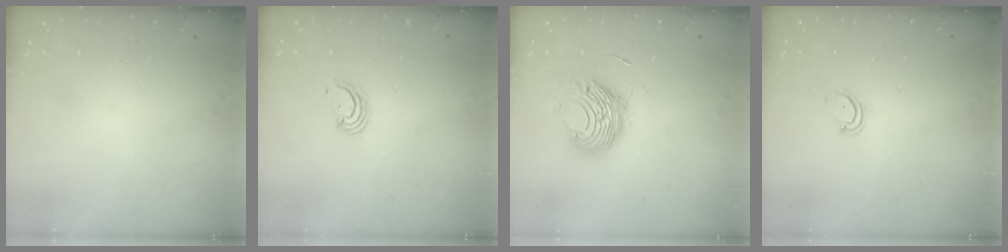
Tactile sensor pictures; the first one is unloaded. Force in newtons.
{"total": 2.6, "press": 2.6, "slide": 0.3}
{"total": 11.1, "press": 11.1, "slide": 0.9}
{"total": 3.2, "press": 3.2, "slide": 0.2}